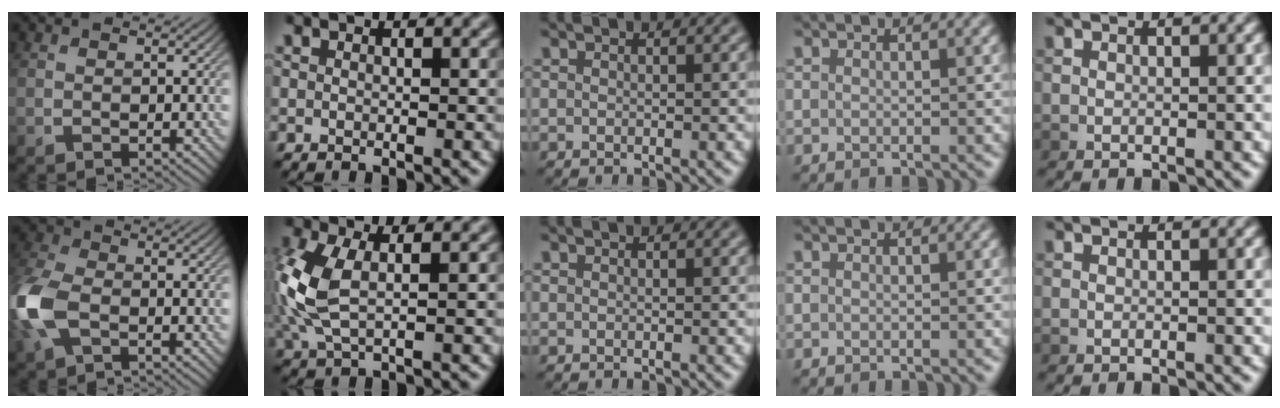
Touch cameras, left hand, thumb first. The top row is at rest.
{"thumb": {"total": 9.3, "force": [-2.5, 5.6, 7.0], "torque": [-0.208, -0.009, -0.062]}, "index": {"total": 5.8, "force": [0.3, 3.0, 5.0], "torque": [-0.138, 0.003, 0.006]}}